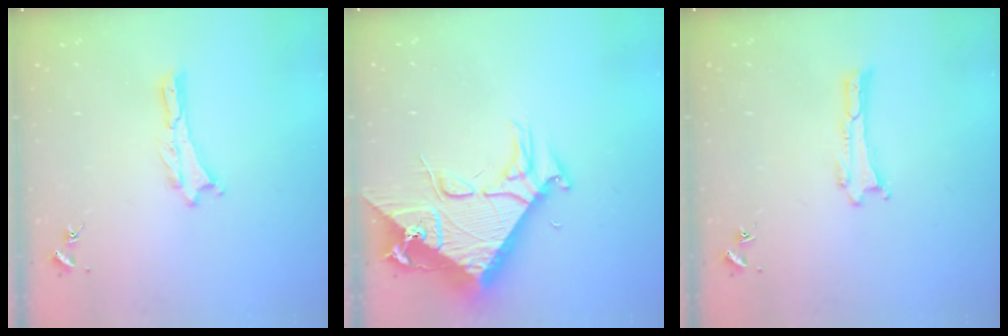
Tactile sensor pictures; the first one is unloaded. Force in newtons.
{"total": 9.8, "press": 9.8, "slide": 1.1}
{"total": 0.0}